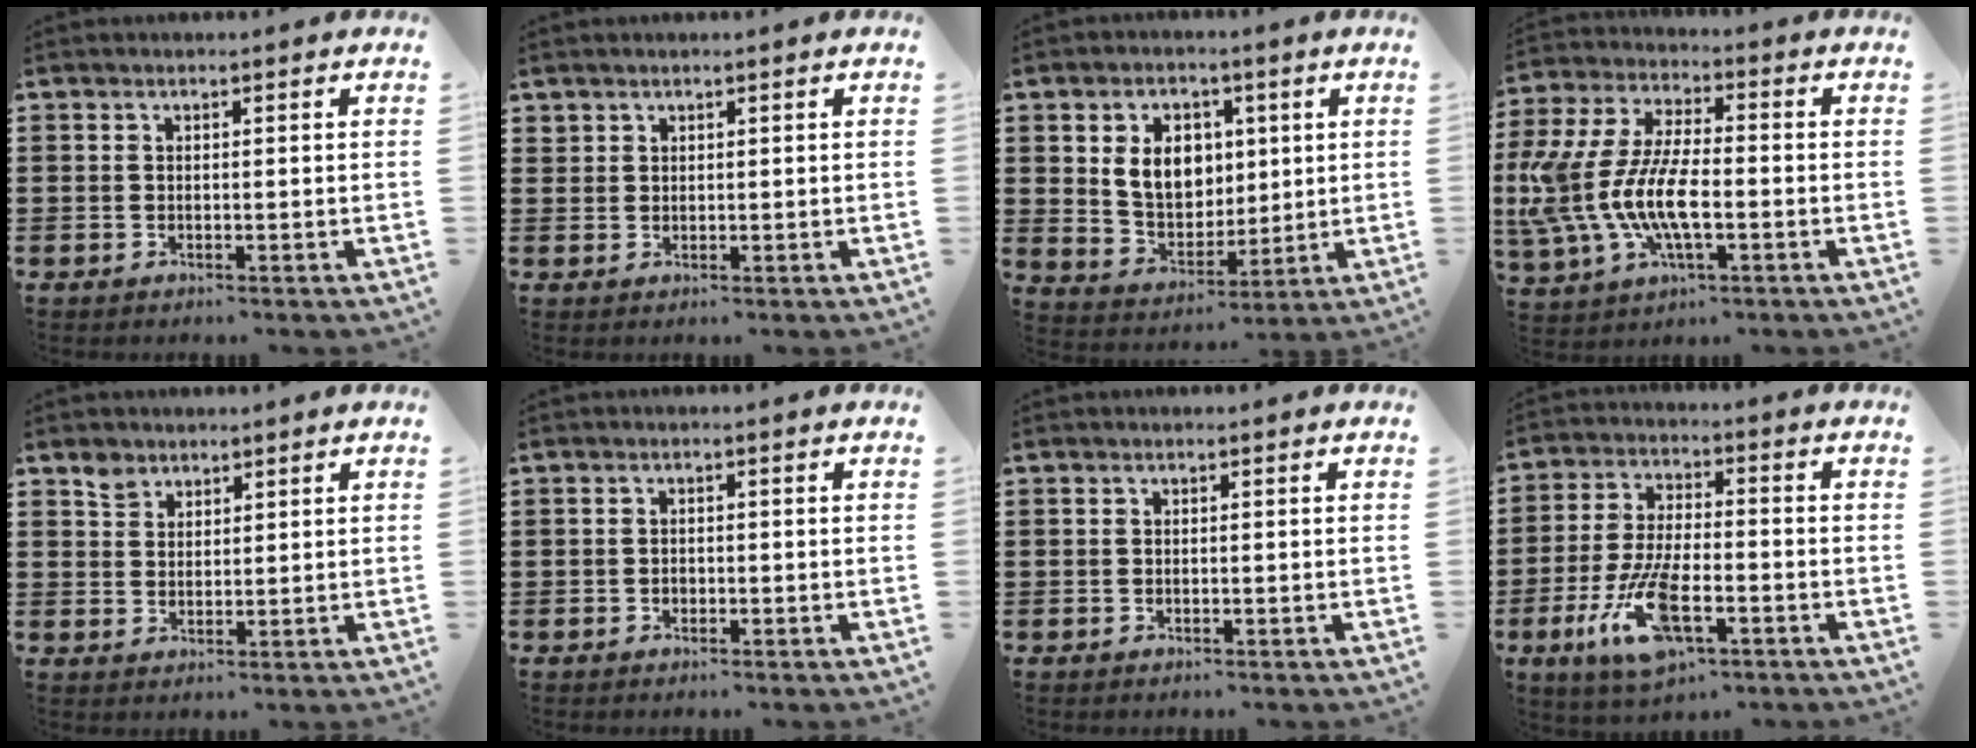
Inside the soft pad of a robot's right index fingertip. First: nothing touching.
{"total": 1.4, "force": [1.2, 0.7, 0.0], "torque": [-0.002, 0.000, 0.025]}
{"total": 8.1, "force": [1.7, 6.3, 4.8], "torque": [-0.099, 0.014, 0.029]}
{"total": 12.7, "force": [-2.6, 5.9, 10.9], "torque": [-0.276, -0.019, -0.056]}
{"total": 2.9, "force": [2.2, 1.8, 0.3], "torque": [-0.014, 0.003, 0.045]}
{"total": 0.8, "force": [-0.3, 0.6, 0.5], "torque": [-0.011, -0.002, -0.005]}
{"total": 0.0}
{"total": 11.5, "force": [-4.8, 4.2, 9.6], "torque": [-0.208, -0.009, -0.085]}